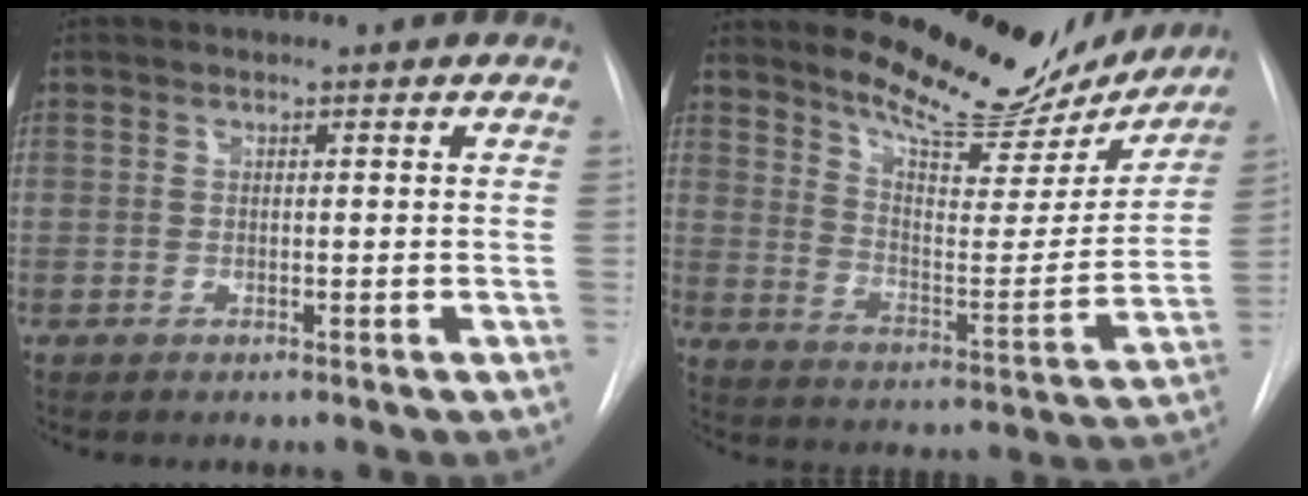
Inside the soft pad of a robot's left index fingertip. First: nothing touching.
{"total": 17.1, "force": [15.6, 4.4, 5.5], "torque": [-0.075, -0.048, 0.211]}